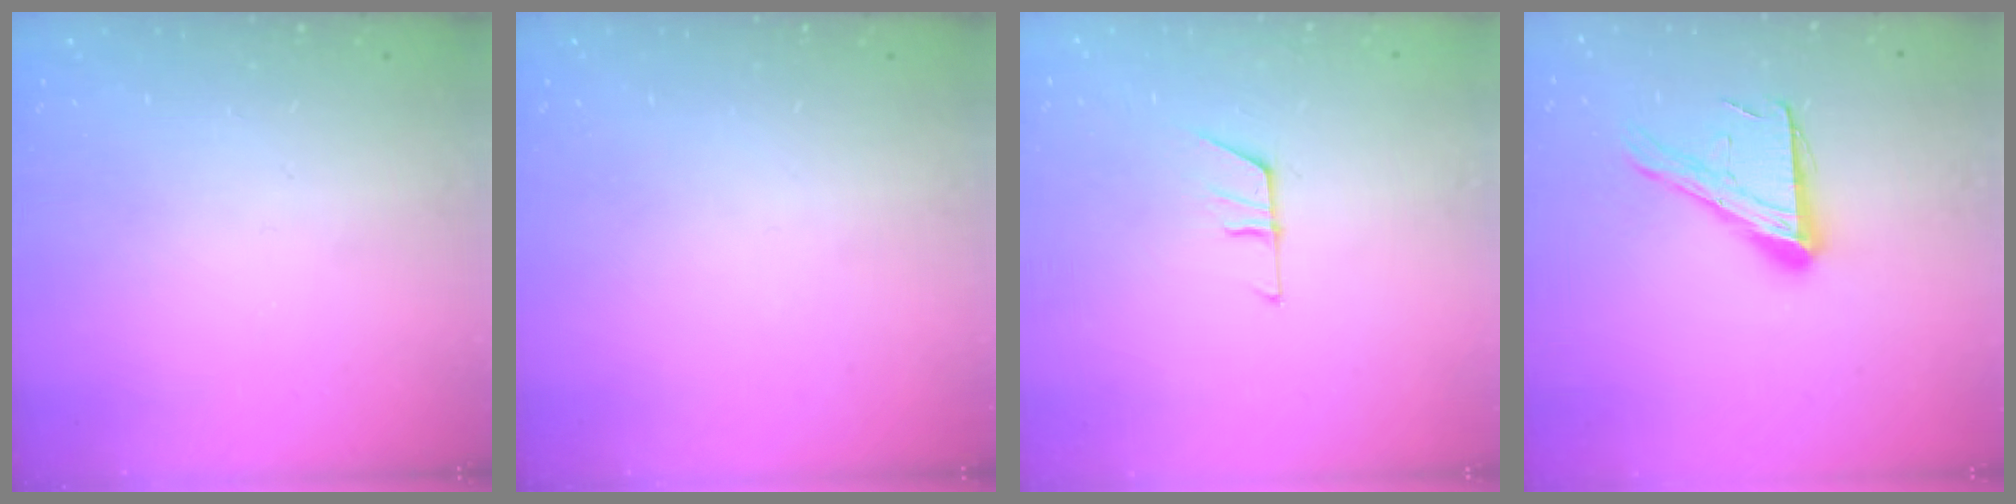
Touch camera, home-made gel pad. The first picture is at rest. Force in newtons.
{"total": 0.0}
{"total": 5.1, "press": 5.1, "slide": 0.4}
{"total": 13.9, "press": 13.9, "slide": 1.2}